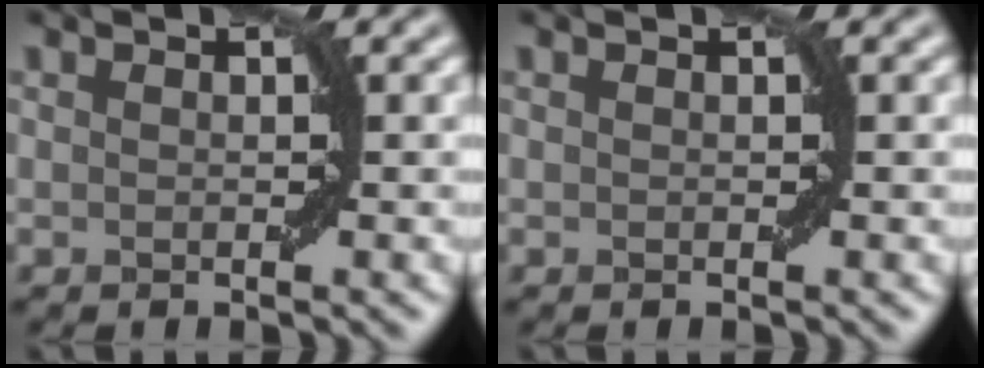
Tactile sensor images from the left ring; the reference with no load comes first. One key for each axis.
{"total": 0.0}